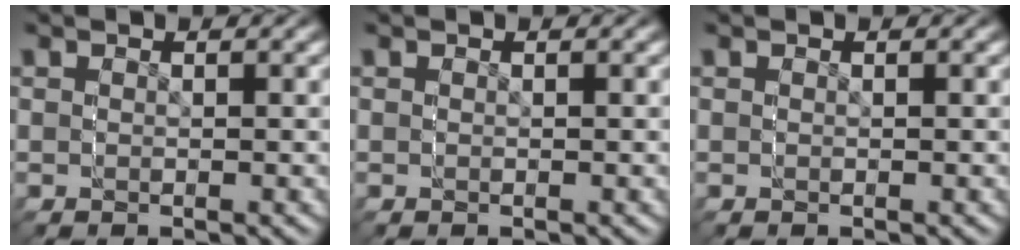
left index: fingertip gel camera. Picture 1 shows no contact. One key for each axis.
{"total": 0.0}
{"total": 0.0}